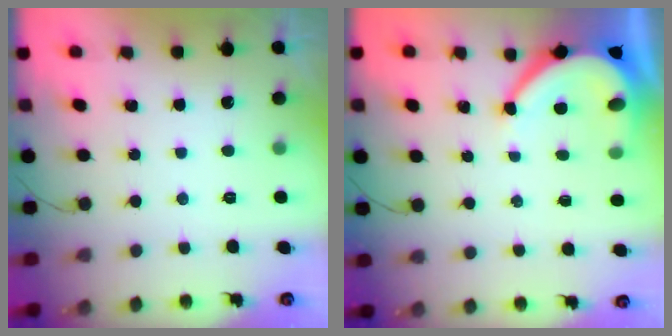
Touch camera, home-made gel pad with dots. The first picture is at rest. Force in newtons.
{"total": 8.9, "press": 8.9, "slide": 0.9}